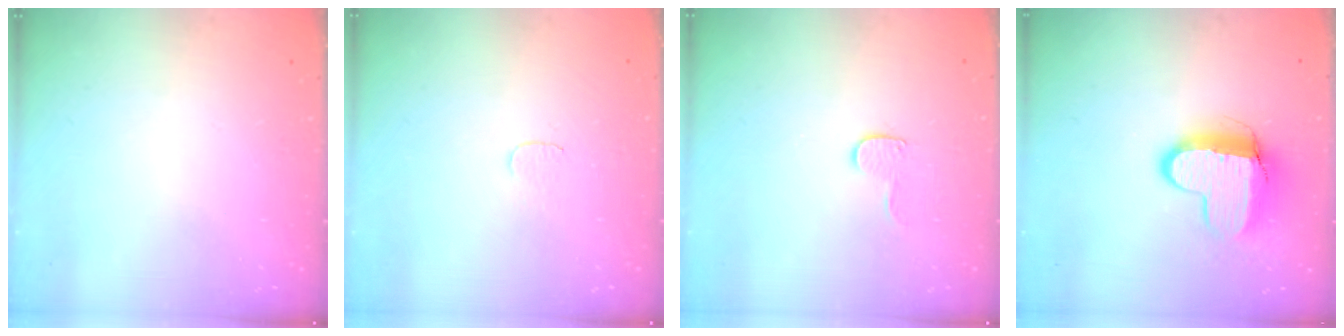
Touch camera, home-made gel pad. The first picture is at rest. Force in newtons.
{"total": 3.0, "press": 3.0, "slide": 0.3}
{"total": 5.5, "press": 5.5, "slide": 0.5}
{"total": 10.5, "press": 10.4, "slide": 0.8}